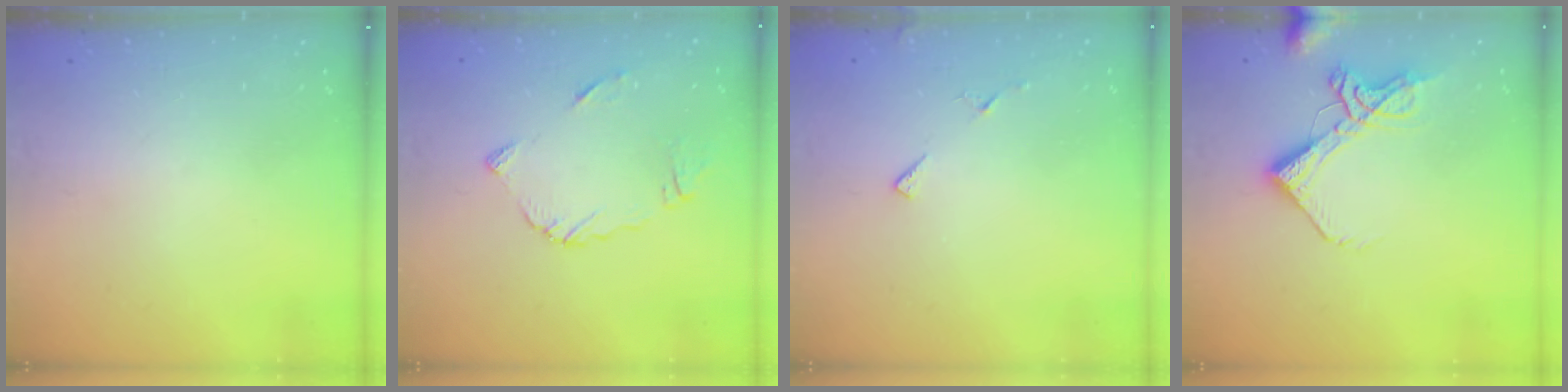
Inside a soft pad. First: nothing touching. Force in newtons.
{"total": 8.8, "press": 8.7, "slide": 0.9}
{"total": 5.4, "press": 5.4, "slide": 0.5}
{"total": 10.8, "press": 10.7, "slide": 1.3}